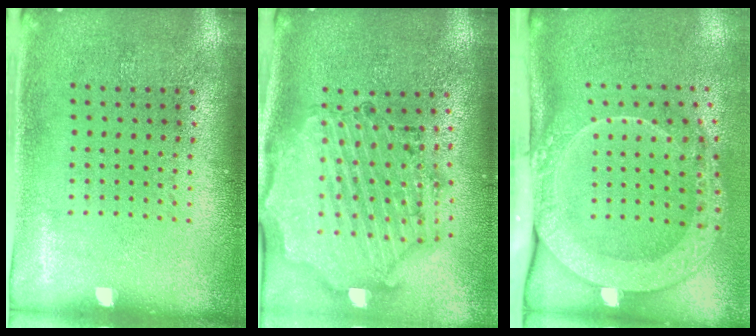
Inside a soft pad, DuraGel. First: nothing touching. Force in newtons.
{"total": 2.2, "press": 2.1, "slide": 0.6}
{"total": 3.0, "press": 2.1, "slide": 2.1}